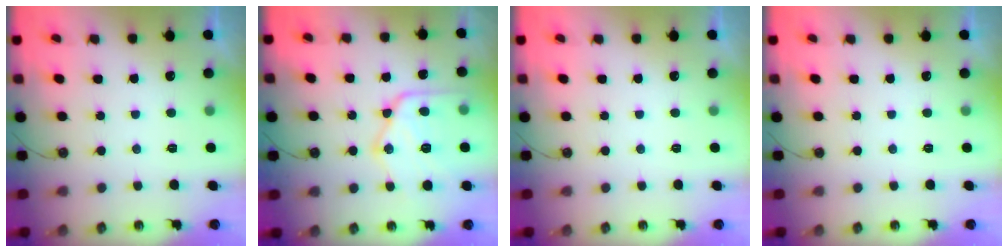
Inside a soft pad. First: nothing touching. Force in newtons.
{"total": 18.9, "press": 18.8, "slide": 2.1}
{"total": 0.0}
{"total": 0.0}